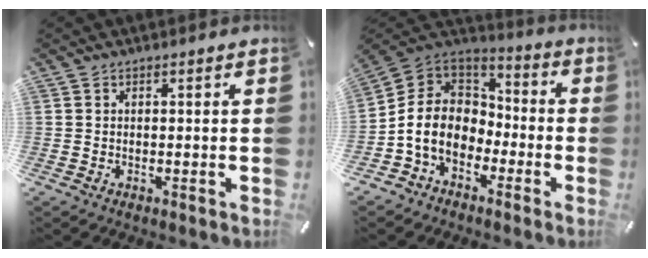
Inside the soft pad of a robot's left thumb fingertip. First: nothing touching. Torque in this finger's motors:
{"motor_torque": [-0.14, 1.96, 1.60, 0.79, 0.36]}